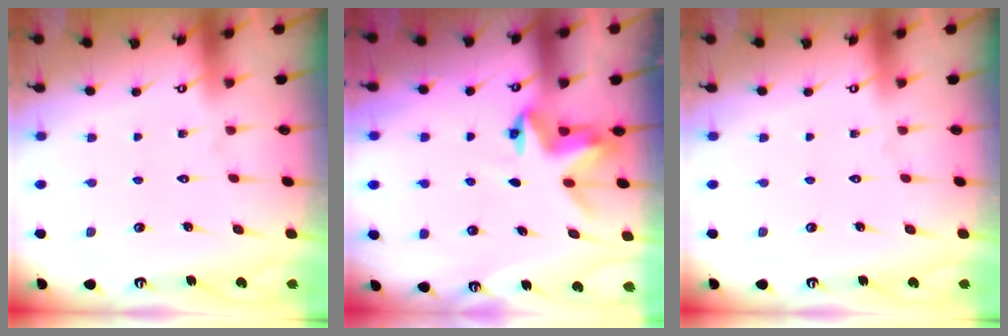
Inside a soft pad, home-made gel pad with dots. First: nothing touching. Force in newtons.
{"total": 3.9, "press": 3.8, "slide": 0.5}
{"total": 0.0}